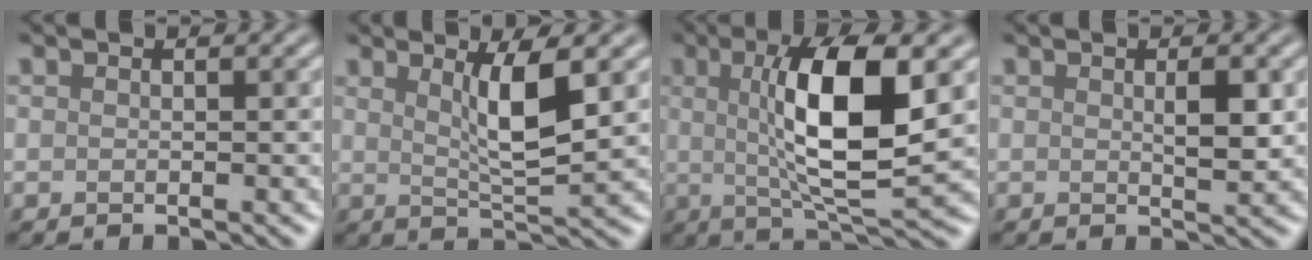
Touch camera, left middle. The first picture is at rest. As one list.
[{"total": 4.8, "force": [1.5, 1.0, 4.5], "torque": [-0.075, -0.006, 0.030]}, {"total": 9.4, "force": [1.4, 2.4, 8.9], "torque": [-0.141, -0.005, 0.029]}, {"total": 2.0, "force": [0.4, 0.4, 2.0], "torque": [-0.029, -0.002, 0.008]}]